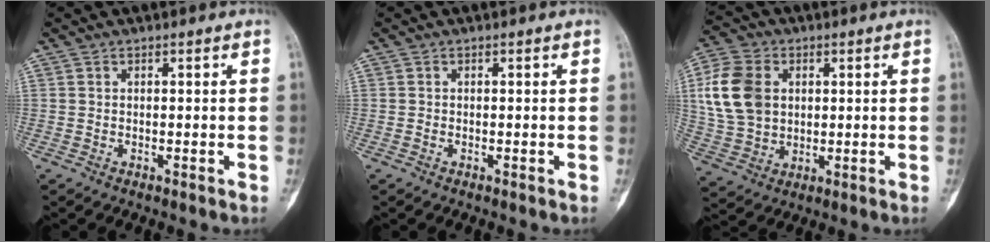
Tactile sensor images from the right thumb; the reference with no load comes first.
{"total": 0.0}
{"total": 13.5, "force": [2.7, 10.1, 8.6], "torque": [-0.161, 0.002, 0.053]}